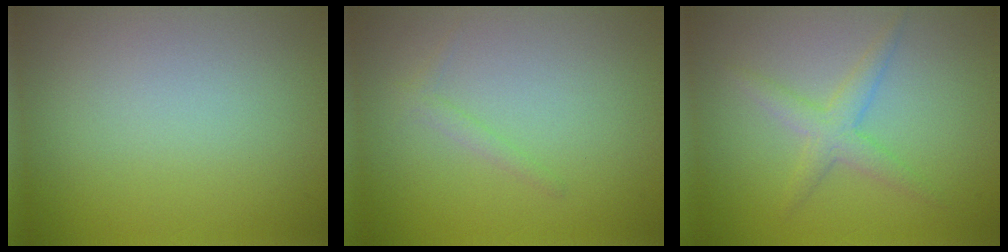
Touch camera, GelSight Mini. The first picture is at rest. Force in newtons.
{"total": 0.8, "press": 0.8, "slide": 0.1}
{"total": 2.4, "press": 2.4, "slide": 0.1}